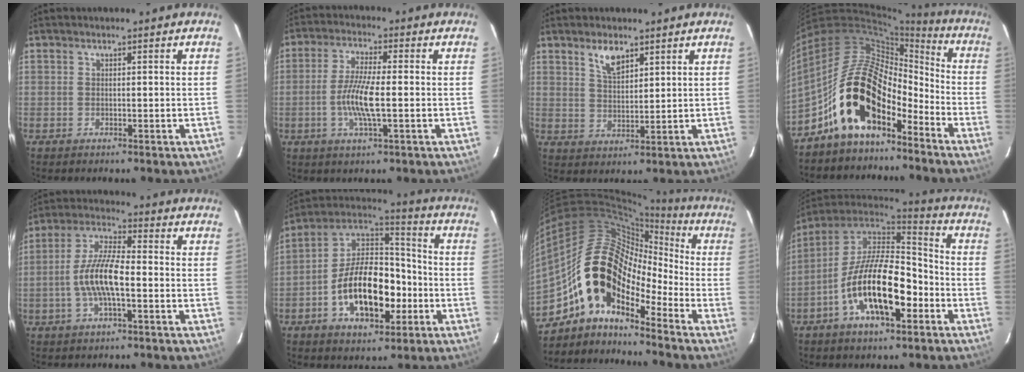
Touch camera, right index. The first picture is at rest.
{"total": 8.1, "force": [-1.6, 1.3, 7.9], "torque": [-0.157, -0.002, -0.035]}
{"total": 5.0, "force": [3.3, 2.1, 3.1], "torque": [-0.056, 0.003, 0.065]}
{"total": 18.4, "force": [-10.9, 9.1, 11.7], "torque": [-0.216, 0.014, -0.203]}
{"total": 10.1, "force": [-2.5, 2.8, 9.4], "torque": [-0.195, 0.007, -0.049]}
{"total": 17.7, "force": [-5.6, 9.7, 13.8], "torque": [-0.254, 0.022, -0.089]}
{"total": 15.5, "force": [-8.8, 8.1, 9.8], "torque": [-0.158, 0.009, -0.185]}
{"total": 18.4, "force": [-6.9, 7.9, 15.2], "torque": [-0.282, -0.003, -0.125]}